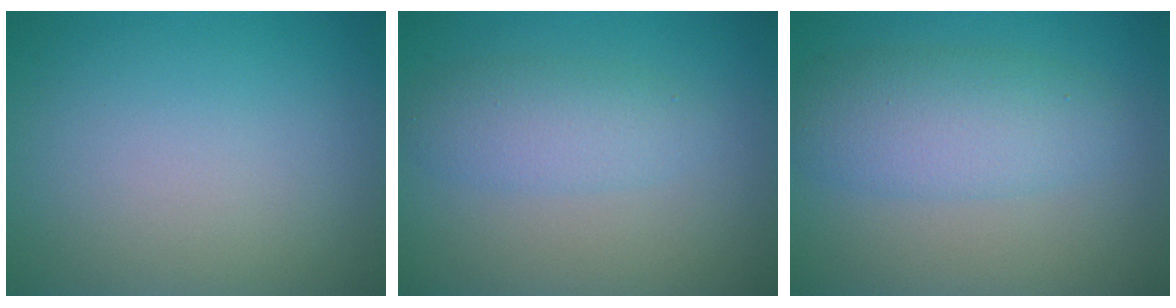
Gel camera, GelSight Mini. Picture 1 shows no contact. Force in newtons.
{"total": 2.9, "press": 2.9, "slide": 0.1}
{"total": 4.6, "press": 4.6, "slide": 0.1}